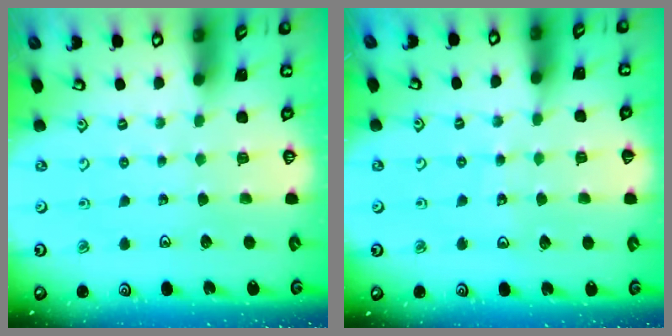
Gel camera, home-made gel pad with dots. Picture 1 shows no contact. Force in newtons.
{"total": 7.0, "press": 6.7, "slide": 2.0}